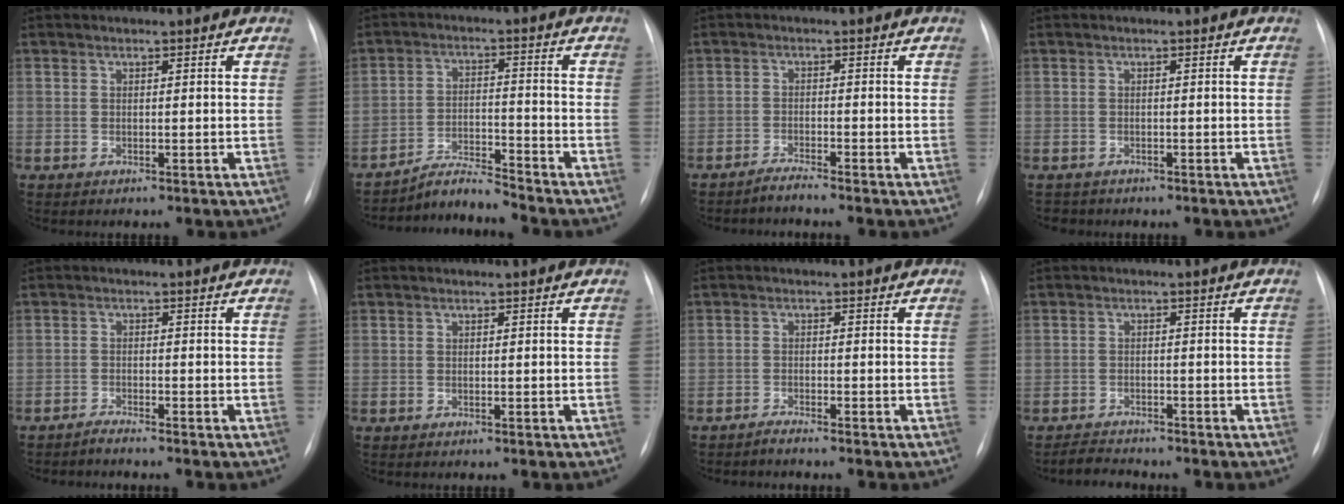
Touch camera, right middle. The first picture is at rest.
{"total": 5.2, "force": [-5.1, -0.9, 0.0], "torque": [-0.008, -0.010, -0.090]}
{"total": 1.8, "force": [-1.7, -0.5, 0.3], "torque": [-0.008, -0.007, -0.035]}
{"total": 1.8, "force": [-1.5, 0.9, -0.2], "torque": [-0.002, 0.000, -0.024]}
{"total": 1.4, "force": [-1.4, -0.4, 0.1], "torque": [-0.003, -0.005, -0.027]}
{"total": 0.0}
{"total": 1.2, "force": [-1.2, -0.3, 0.1], "torque": [-0.004, -0.004, -0.023]}
{"total": 2.7, "force": [-2.6, 0.4, 0.0], "torque": [-0.004, -0.012, -0.045]}